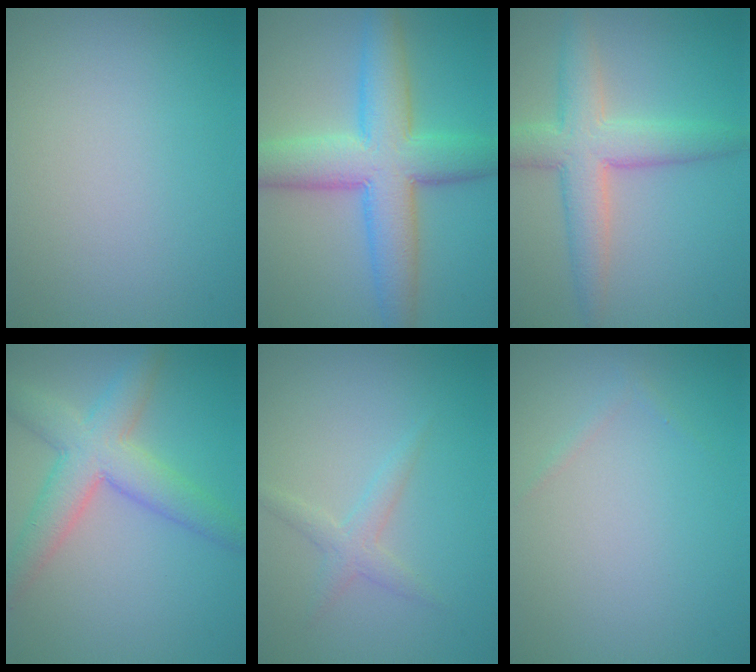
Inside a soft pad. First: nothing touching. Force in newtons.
{"total": 8.9, "press": 8.9, "slide": 0.2}
{"total": 5.7, "press": 5.7, "slide": 0.1}
{"total": 5.9, "press": 5.9, "slide": 0.2}
{"total": 1.8, "press": 1.8, "slide": 0.1}
{"total": 0.5, "press": 0.5, "slide": 0.0}